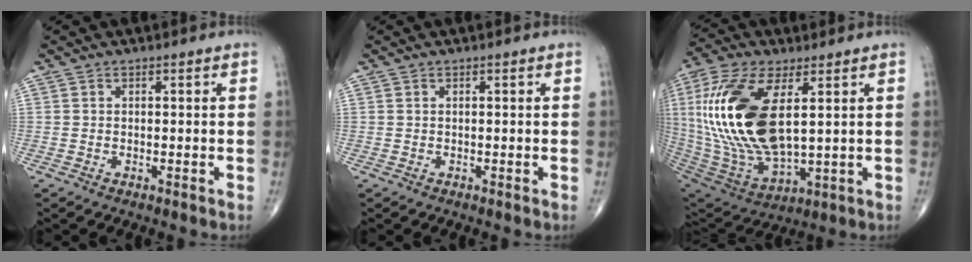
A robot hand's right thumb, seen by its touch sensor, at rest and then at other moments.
{"total": 0.0}
{"total": 24.5, "force": [4.4, 11.2, 21.3], "torque": [-0.458, -0.026, 0.091]}